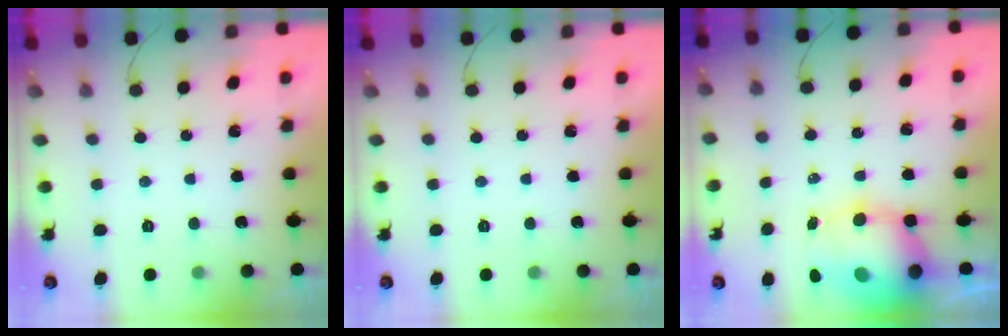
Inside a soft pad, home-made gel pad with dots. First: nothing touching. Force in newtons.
{"total": 0.0}
{"total": 11.8, "press": 11.3, "slide": 3.4}